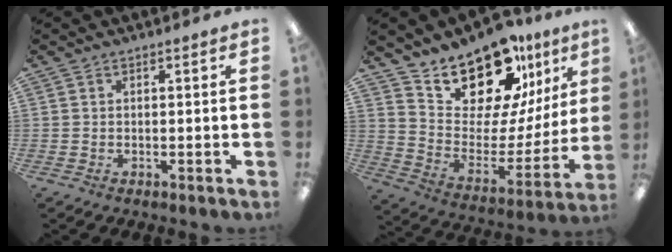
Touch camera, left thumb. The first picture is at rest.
{"total": 20.0, "force": [17.6, 6.8, 6.7], "torque": [-0.116, -0.148, 0.308]}